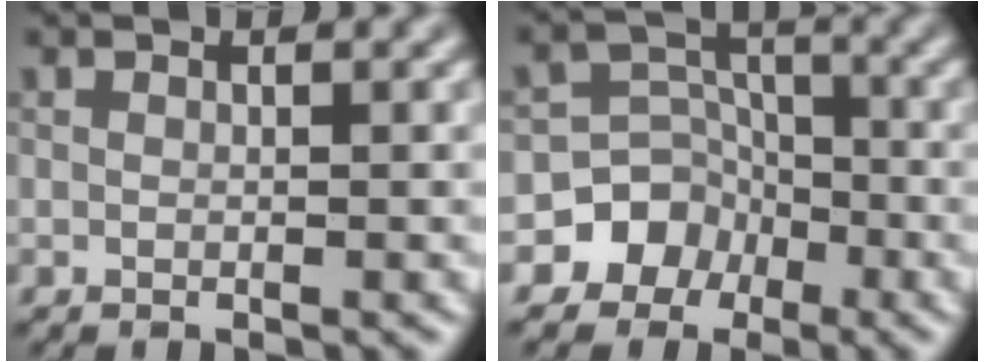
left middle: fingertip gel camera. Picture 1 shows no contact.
{"total": 5.7, "force": [-3.1, 4.7, 0.2], "torque": [0.035, 0.012, -0.079]}